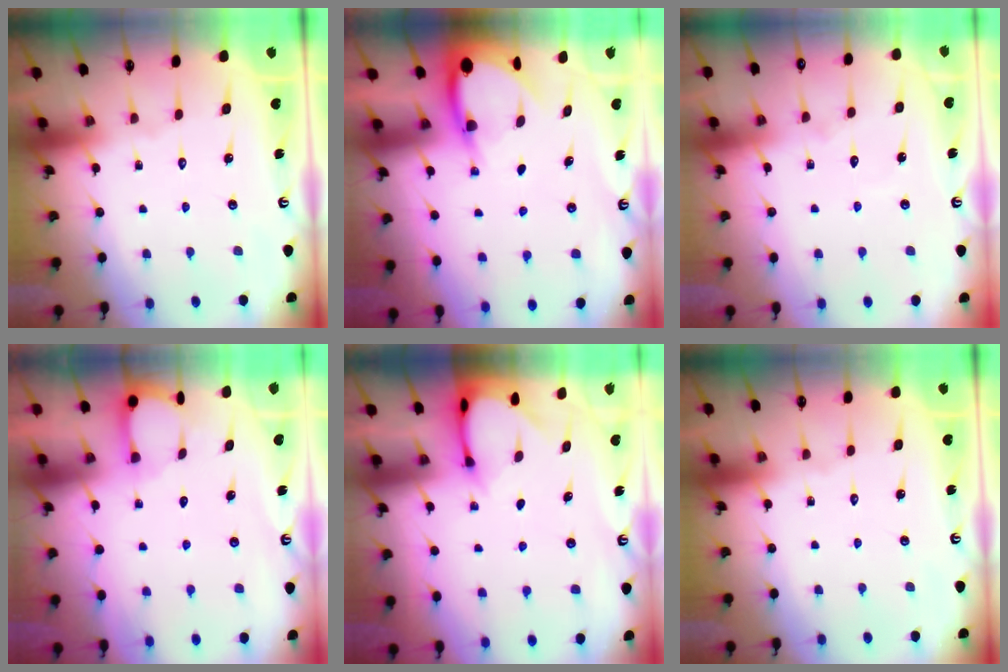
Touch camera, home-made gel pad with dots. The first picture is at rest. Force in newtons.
{"total": 4.0, "press": 4.0, "slide": 0.4}
{"total": 3.0, "press": 3.0, "slide": 0.3}
{"total": 2.0, "press": 2.0, "slide": 0.2}
{"total": 3.1, "press": 3.1, "slide": 0.2}
{"total": 0.0}